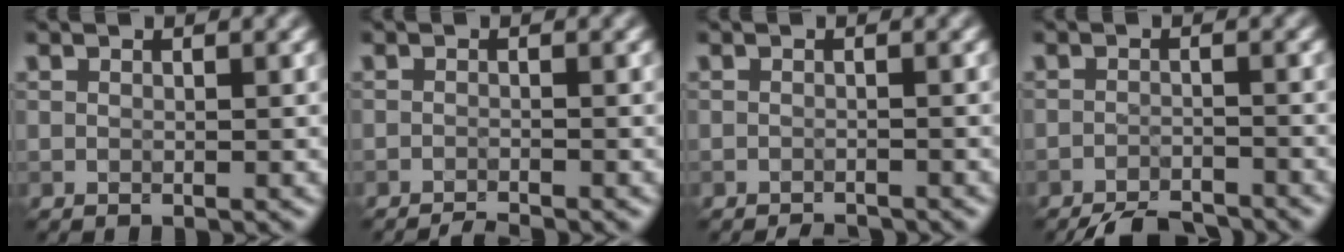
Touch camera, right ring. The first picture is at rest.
{"total": 1.9, "force": [-1.7, 0.2, 0.8], "torque": [-0.007, 0.000, -0.033]}
{"total": 1.5, "force": [-1.5, 0.2, 0.3], "torque": [0.003, 0.000, -0.024]}
{"total": 4.2, "force": [-3.9, 0.7, 1.3], "torque": [-0.021, -0.005, -0.068]}